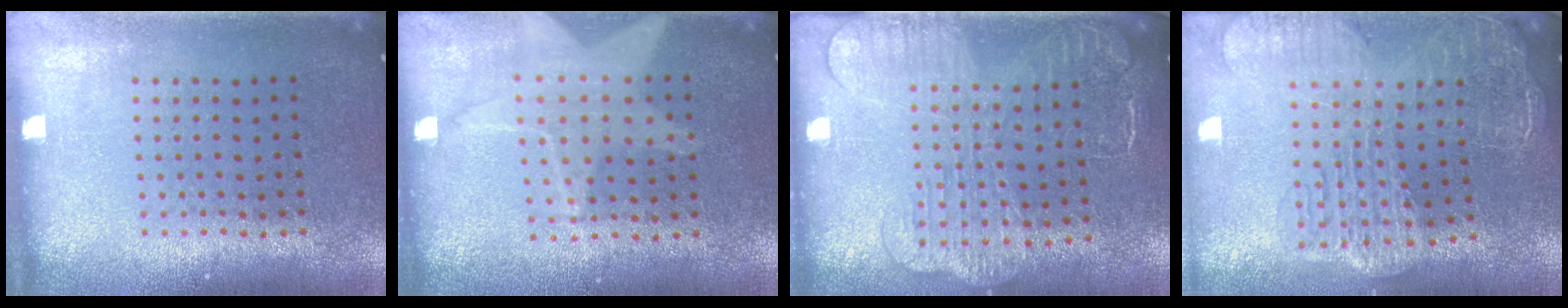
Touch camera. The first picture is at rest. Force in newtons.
{"total": 1.0, "press": 1.0, "slide": 0.1}
{"total": 2.3, "press": 2.0, "slide": 1.3}
{"total": 2.9, "press": 2.4, "slide": 1.7}